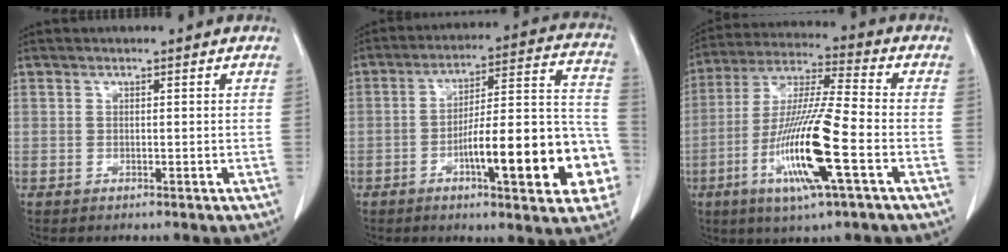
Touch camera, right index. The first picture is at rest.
{"total": 20.2, "force": [-6.8, 4.1, 18.6], "torque": [-0.209, 0.033, -0.087]}
{"total": 16.6, "force": [-5.6, 0.9, 15.6], "torque": [-0.315, -0.019, -0.106]}